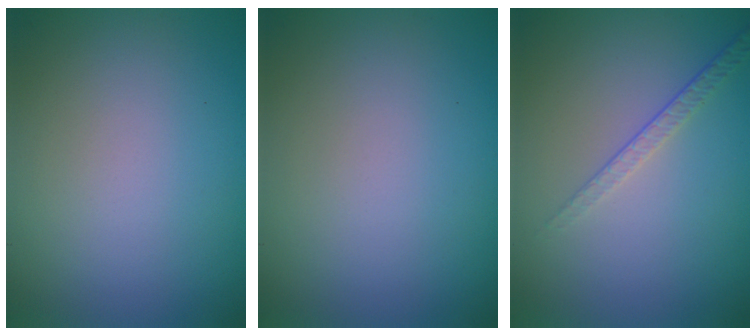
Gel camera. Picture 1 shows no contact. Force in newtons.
{"total": 0.0}
{"total": 1.6, "press": 1.0, "slide": 1.3}